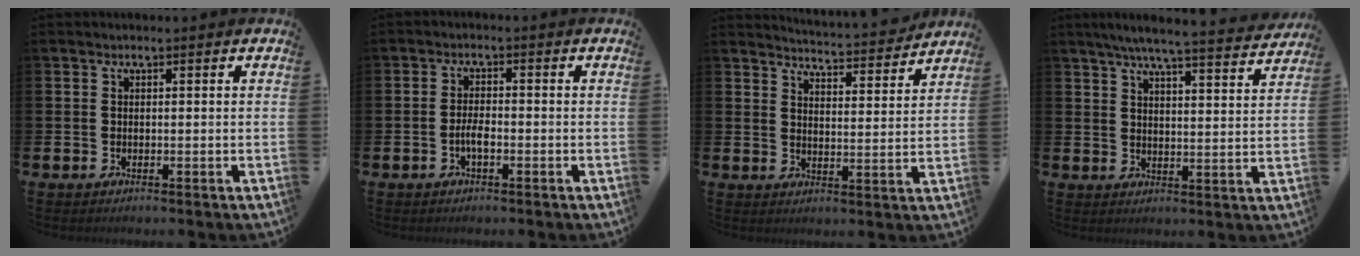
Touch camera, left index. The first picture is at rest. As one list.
[{"total": 2.4, "force": [-0.9, 0.9, 2.1], "torque": [-0.035, 0.003, -0.018]}, {"total": 4.8, "force": [4.8, -0.2, 0.3], "torque": [-0.019, -0.042, 0.081]}, {"total": 6.5, "force": [6.0, 0.0, 2.4], "torque": [-0.054, -0.039, 0.101]}]